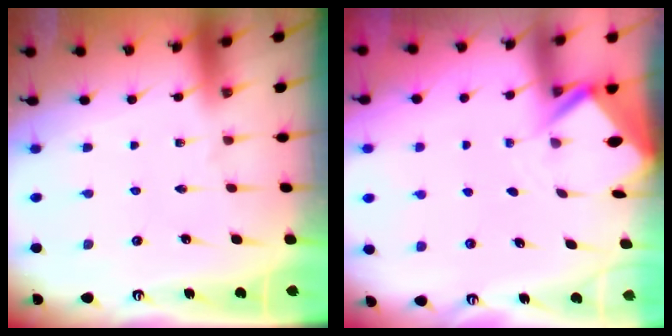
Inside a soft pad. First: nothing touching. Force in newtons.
{"total": 3.0, "press": 2.9, "slide": 0.3}